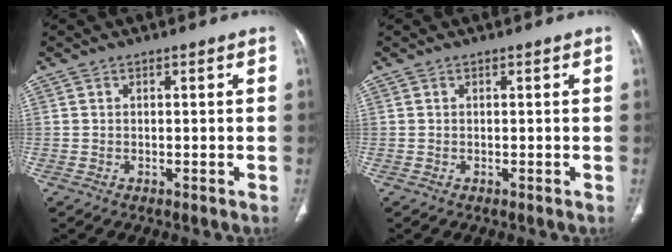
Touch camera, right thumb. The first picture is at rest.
{"total": 0.0}